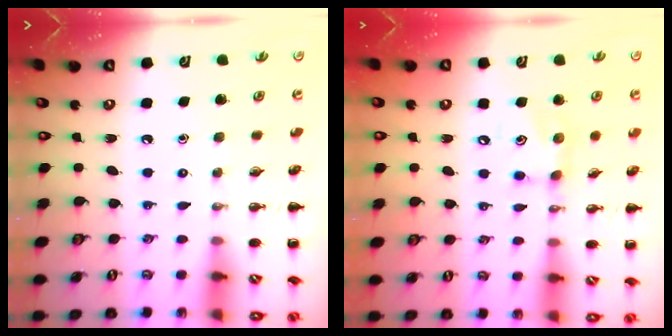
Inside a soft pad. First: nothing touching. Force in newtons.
{"total": 6.7, "press": 6.7, "slide": 0.7}